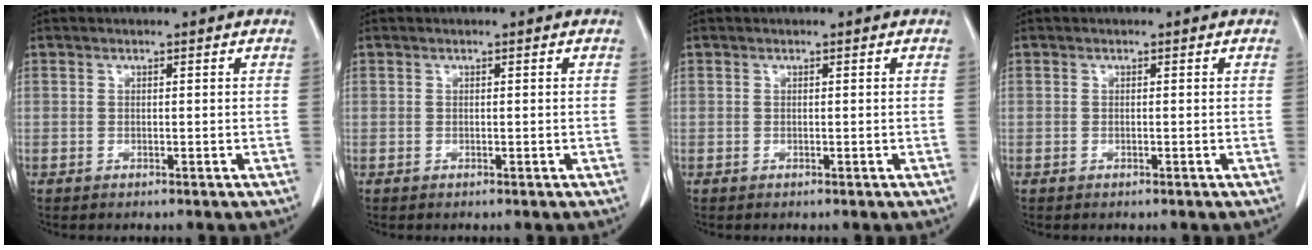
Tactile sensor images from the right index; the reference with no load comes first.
{"total": 0.0}
{"total": 0.0}
{"total": 0.0}